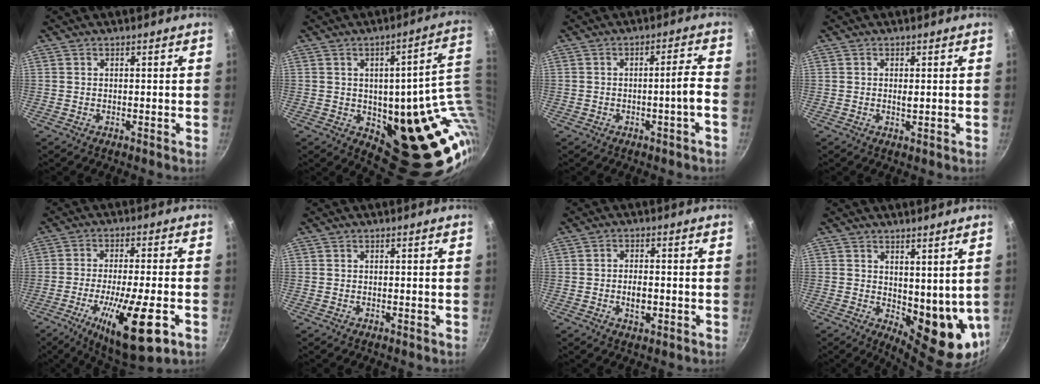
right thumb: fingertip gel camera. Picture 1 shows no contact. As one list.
[{"total": 22.8, "force": [2.2, 11.9, 19.4], "torque": [-0.168, -0.016, 0.059]}, {"total": 4.2, "force": [-1.5, -0.3, 3.9], "torque": [-0.063, 0.021, -0.018]}, {"total": 1.1, "force": [0.1, 0.4, 1.0], "torque": [-0.018, -0.002, 0.001]}, {"total": 16.8, "force": [-6.4, 4.0, 15.0], "torque": [-0.247, 0.006, -0.103]}, {"total": 0.0}, {"total": 4.1, "force": [-0.9, 2.2, 3.4], "torque": [-0.051, 0.007, -0.016]}, {"total": 11.4, "force": [2.1, 5.6, 9.6], "torque": [-0.103, -0.035, 0.044]}]